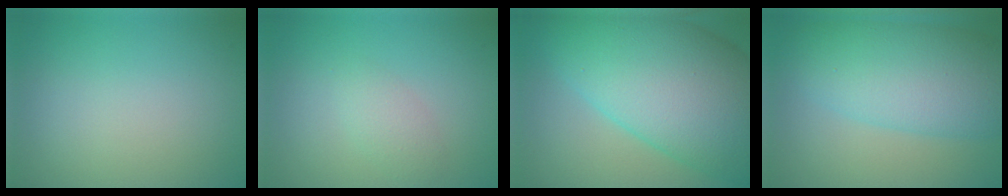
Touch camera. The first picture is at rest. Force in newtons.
{"total": 1.7, "press": 1.7, "slide": 0.1}
{"total": 15.1, "press": 15.1, "slide": 0.4}
{"total": 8.9, "press": 8.9, "slide": 0.1}